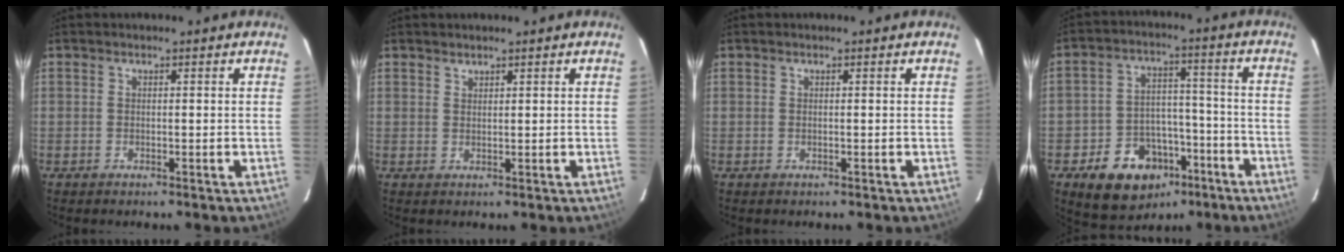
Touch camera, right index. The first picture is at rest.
{"total": 1.0, "force": [0.9, 0.3, 0.1], "torque": [-0.002, 0.002, 0.018]}
{"total": 0.0}
{"total": 14.3, "force": [-8.0, 10.2, 6.0], "torque": [-0.128, 0.034, -0.099]}